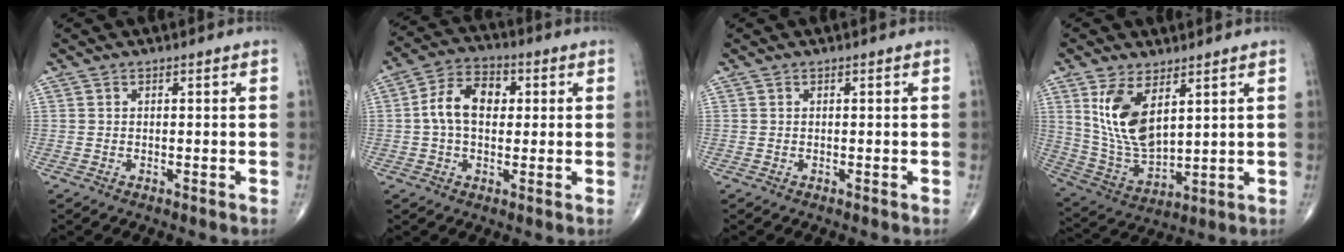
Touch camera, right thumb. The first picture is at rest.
{"total": 9.5, "force": [1.0, 6.3, 7.1], "torque": [-0.117, 0.022, 0.010]}
{"total": 0.0}
{"total": 12.8, "force": [5.1, 6.3, 10.0], "torque": [-0.185, -0.026, 0.118]}